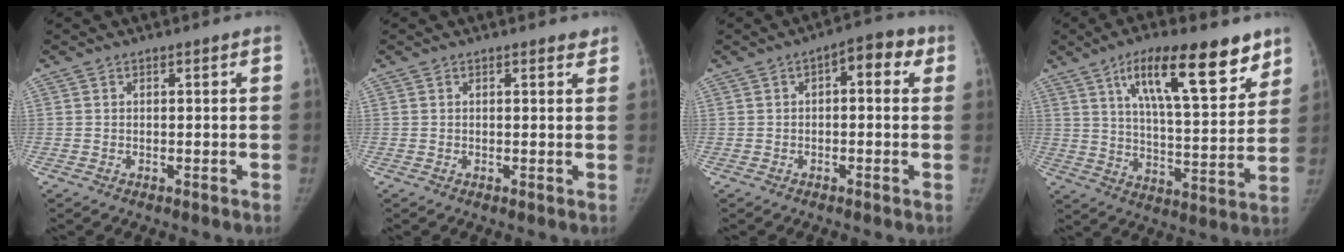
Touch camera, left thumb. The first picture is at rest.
{"total": 1.2, "force": [1.0, 0.4, 0.4], "torque": [0.005, -0.004, 0.011]}
{"total": 6.3, "force": [1.7, 3.1, 5.2], "torque": [-0.042, 0.022, 0.012]}
{"total": 19.9, "force": [11.8, 6.3, 14.7], "torque": [-0.192, -0.049, 0.192]}